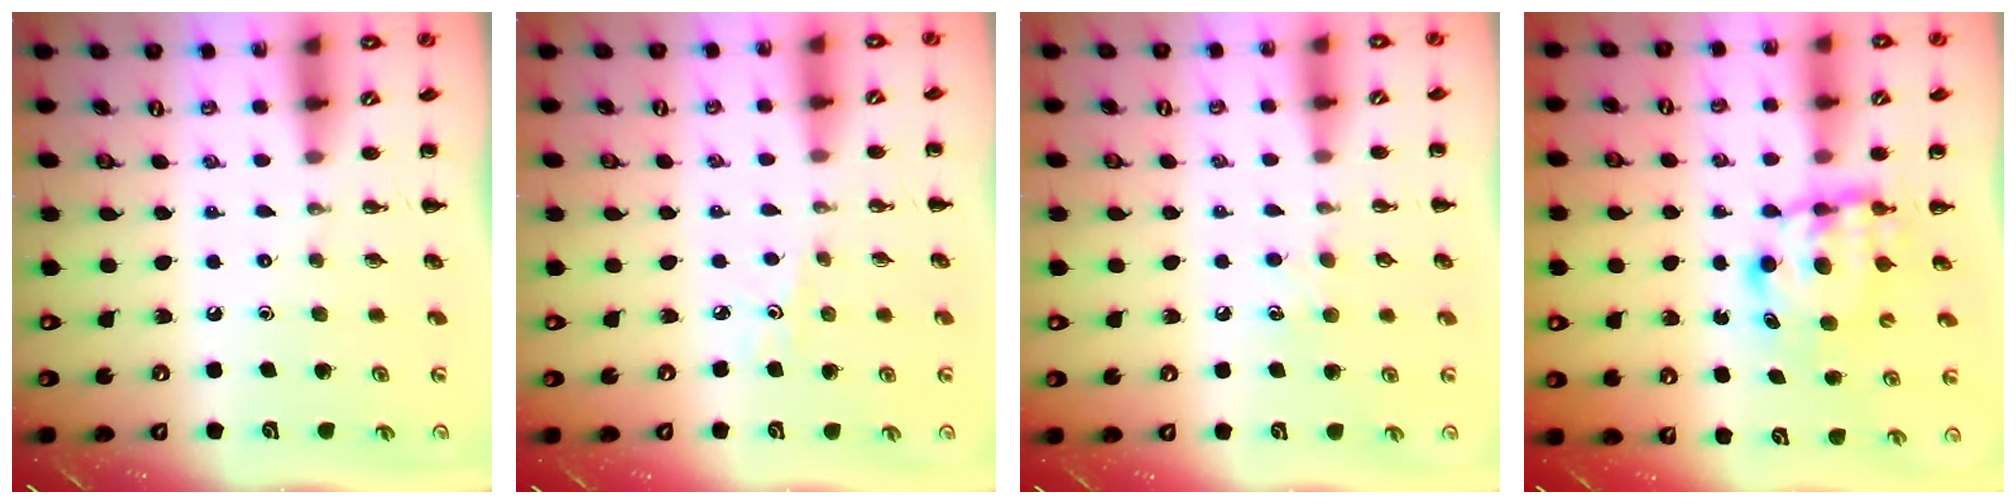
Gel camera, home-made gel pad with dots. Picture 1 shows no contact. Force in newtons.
{"total": 2.2, "press": 2.0, "slide": 0.7}
{"total": 4.8, "press": 4.7, "slide": 1.2}
{"total": 5.6, "press": 5.6, "slide": 0.5}